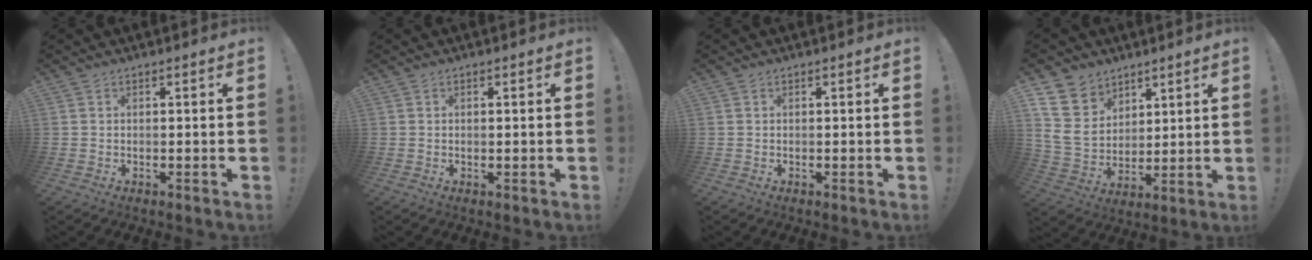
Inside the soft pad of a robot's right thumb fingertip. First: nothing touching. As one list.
[{"total": 0.0}, {"total": 0.0}, {"total": 14.4, "force": [6.9, 11.3, 5.6], "torque": [-0.107, -0.046, 0.140]}]